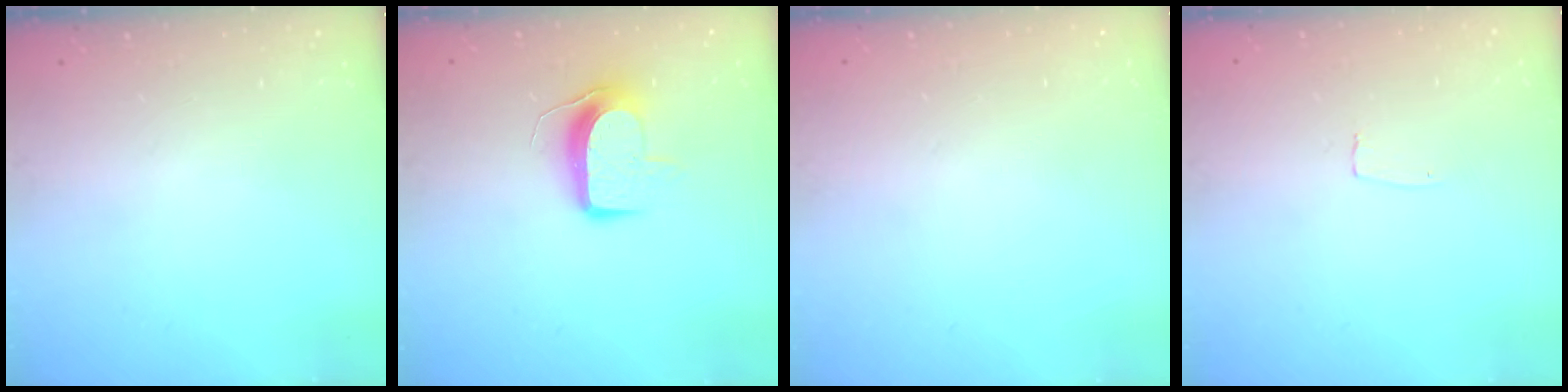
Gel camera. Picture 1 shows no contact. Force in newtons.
{"total": 9.3, "press": 9.3, "slide": 0.6}
{"total": 0.0}
{"total": 3.0, "press": 3.0, "slide": 0.2}